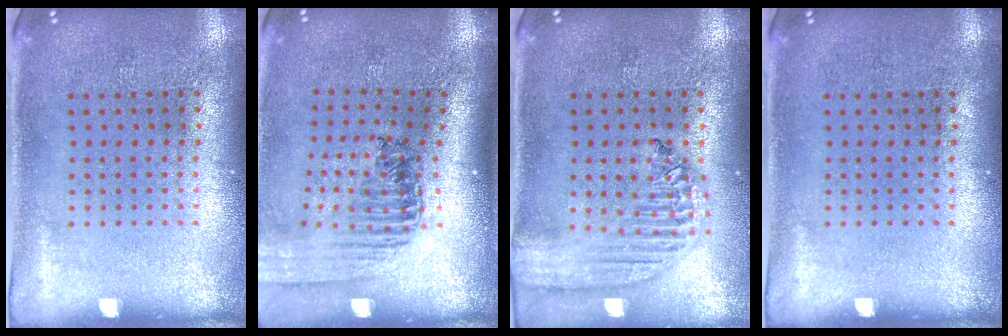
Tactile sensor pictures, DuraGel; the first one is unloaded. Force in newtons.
{"total": 1.5, "press": 1.5, "slide": 0.2}
{"total": 2.2, "press": 1.9, "slide": 1.1}
{"total": 0.0}